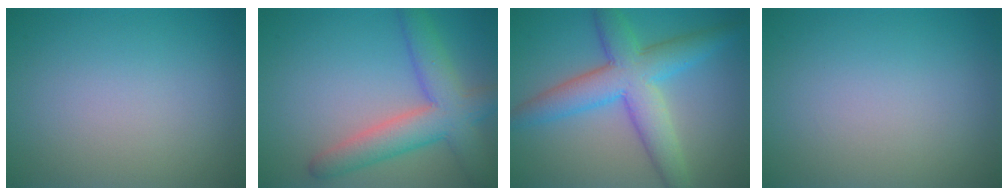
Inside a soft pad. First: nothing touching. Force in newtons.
{"total": 6.3, "press": 6.3, "slide": 0.3}
{"total": 7.1, "press": 7.1, "slide": 0.2}
{"total": 0.0}